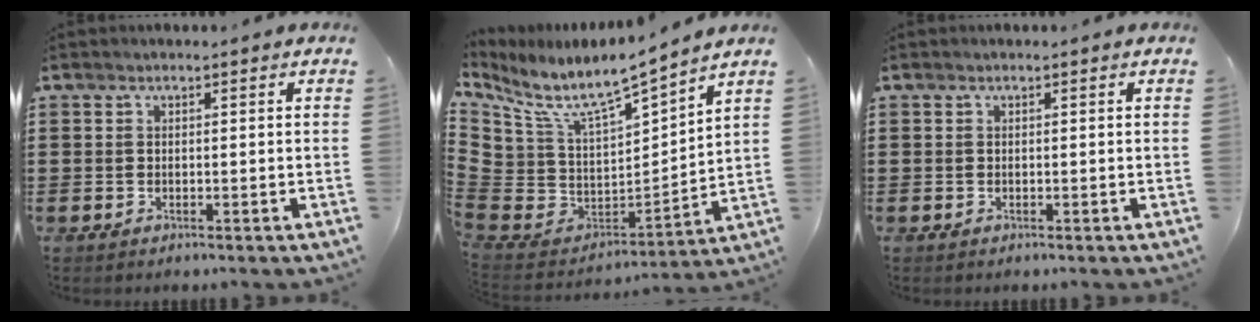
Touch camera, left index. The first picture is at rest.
{"total": 6.4, "force": [4.7, 2.0, 3.8], "torque": [-0.096, -0.048, 0.076]}
{"total": 0.0}